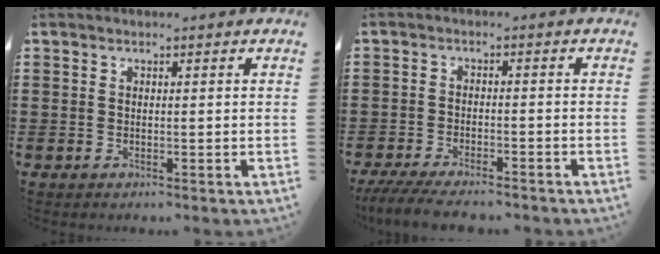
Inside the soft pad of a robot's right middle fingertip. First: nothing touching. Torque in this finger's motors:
{"motor_torque": [1.06, 0.12, 0.18, 0.06]}